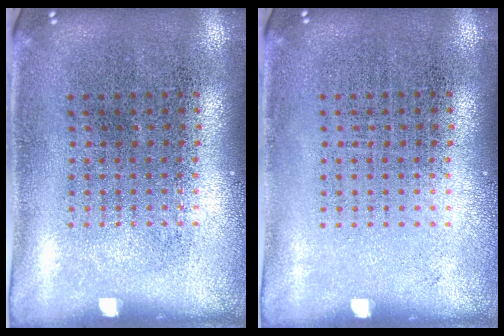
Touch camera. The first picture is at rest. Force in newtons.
{"total": 0.0}